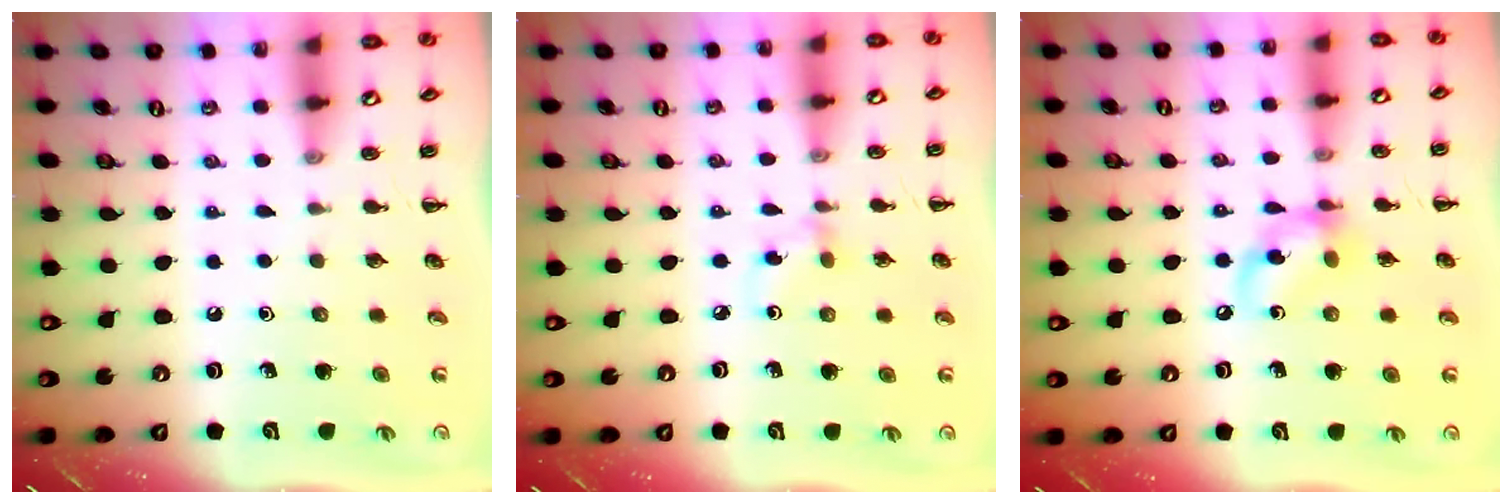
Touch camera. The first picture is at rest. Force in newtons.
{"total": 2.8, "press": 2.6, "slide": 1.1}
{"total": 10.2, "press": 10.1, "slide": 1.7}